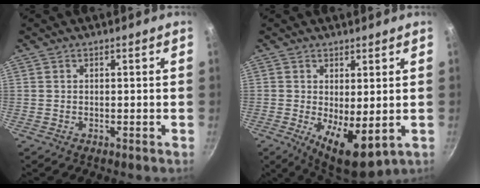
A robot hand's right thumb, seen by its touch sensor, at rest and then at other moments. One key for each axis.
{"total": 8.8, "fx": -0.8, "fy": 3.7, "fz": 8.0, "tx": -0.110, "ty": -0.015, "tz": -0.001}